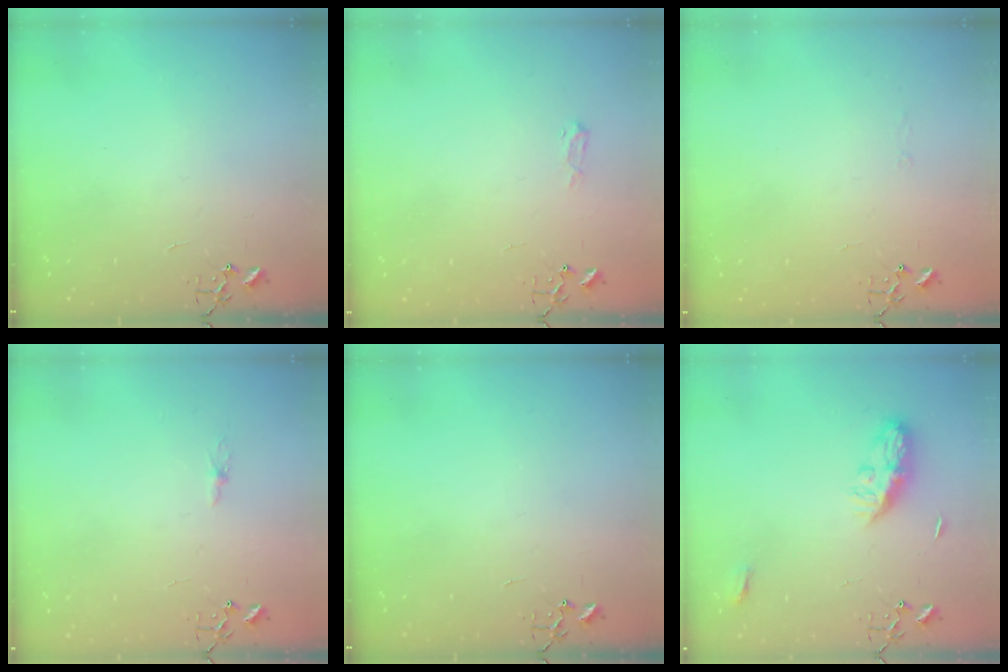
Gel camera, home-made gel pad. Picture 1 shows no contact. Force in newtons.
{"total": 6.3, "press": 6.3, "slide": 0.8}
{"total": 2.8, "press": 2.8, "slide": 0.5}
{"total": 2.2, "press": 2.2, "slide": 0.3}
{"total": 0.0}
{"total": 8.0, "press": 8.0, "slide": 0.4}